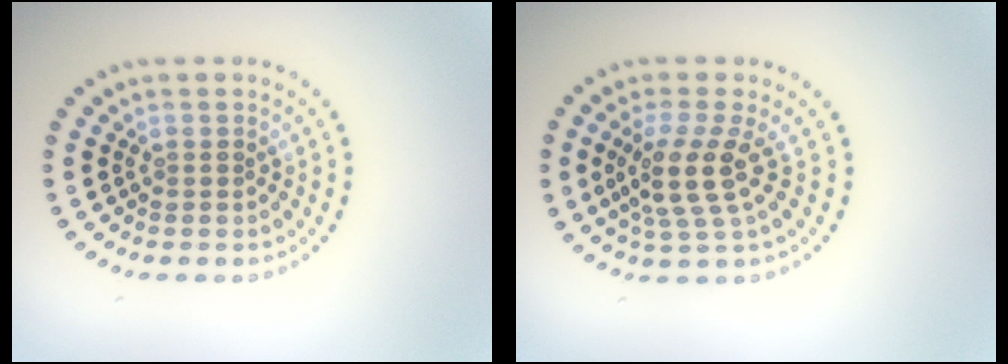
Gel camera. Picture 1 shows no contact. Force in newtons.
{"total": 3.8, "press": 2.9, "slide": 2.5}